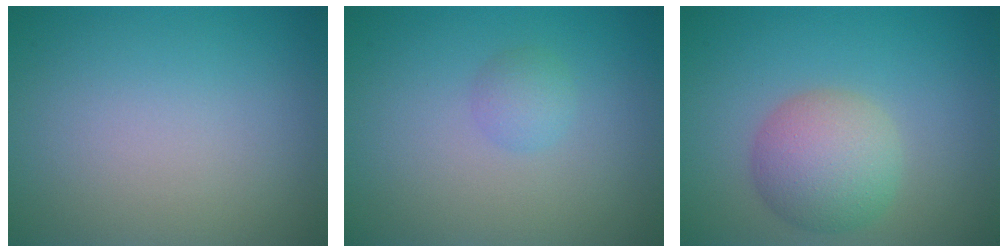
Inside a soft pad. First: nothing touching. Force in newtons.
{"total": 1.3, "press": 1.3, "slide": 0.1}
{"total": 4.8, "press": 4.8, "slide": 0.1}